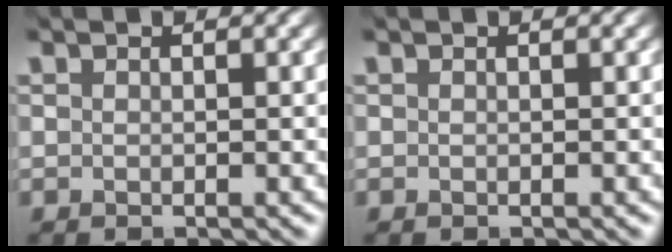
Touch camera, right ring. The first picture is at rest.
{"total": 0.0}